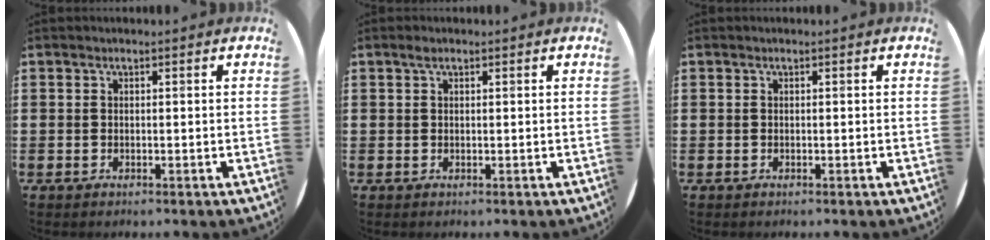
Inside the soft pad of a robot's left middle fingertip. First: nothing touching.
{"total": 0.8, "force": [0.5, 0.4, 0.5], "torque": [-0.003, 0.001, 0.007]}
{"total": 0.0}